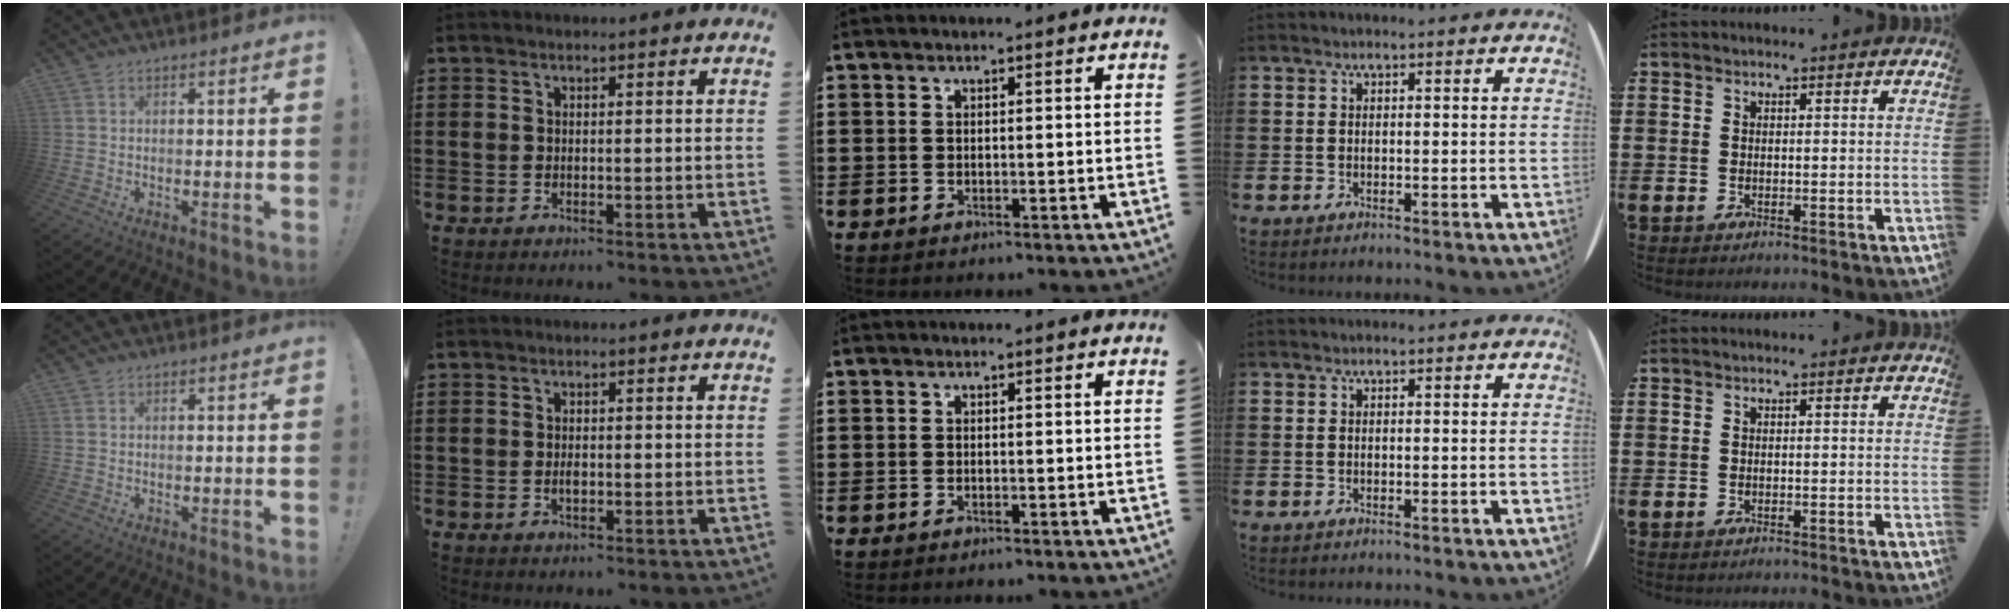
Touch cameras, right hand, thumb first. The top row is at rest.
{"index": {"total": 1.2, "force": [-0.3, 0.6, 1.1], "torque": [-0.021, -0.003, -0.005]}}